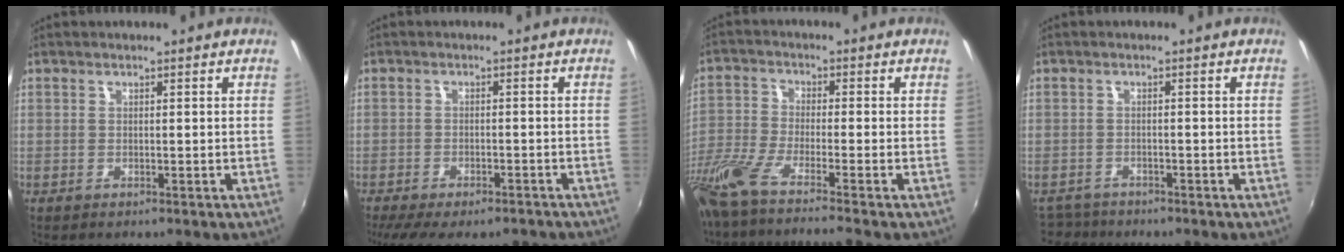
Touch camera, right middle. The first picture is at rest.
{"total": 11.2, "force": [-8.8, 3.8, 5.8], "torque": [-0.130, -0.031, -0.132]}
{"total": 10.5, "force": [-8.7, -0.9, 5.8], "torque": [-0.123, -0.045, -0.160]}
{"total": 3.7, "force": [-3.3, 1.5, 0.1], "torque": [-0.017, -0.006, -0.060]}